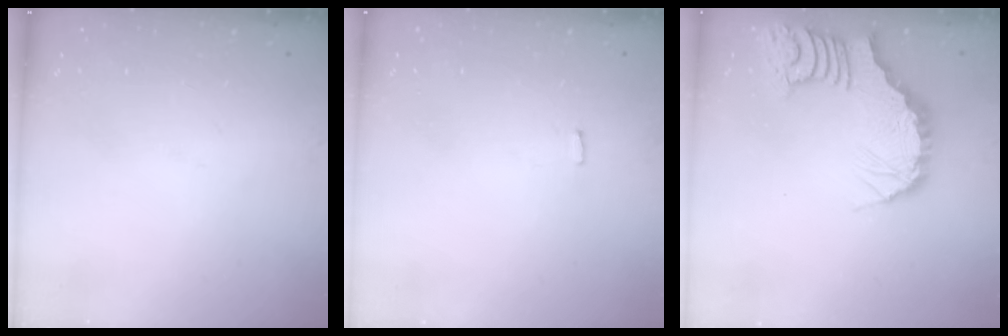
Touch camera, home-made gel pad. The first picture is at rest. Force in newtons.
{"total": 2.6, "press": 2.6, "slide": 0.1}
{"total": 13.8, "press": 13.7, "slide": 1.8}